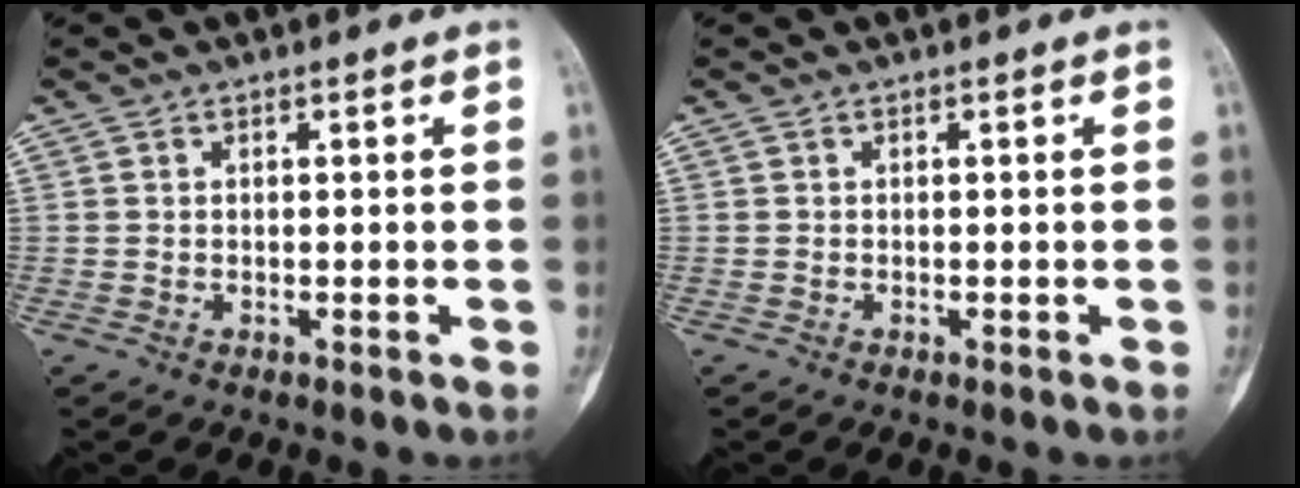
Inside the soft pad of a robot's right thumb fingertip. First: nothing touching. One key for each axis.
{"total": 0.0}